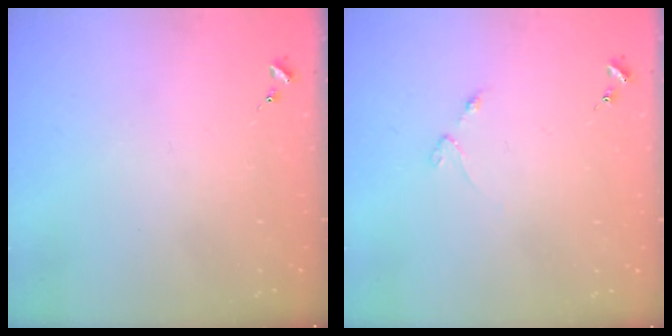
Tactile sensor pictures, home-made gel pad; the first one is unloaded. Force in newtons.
{"total": 2.5, "press": 2.4, "slide": 0.4}